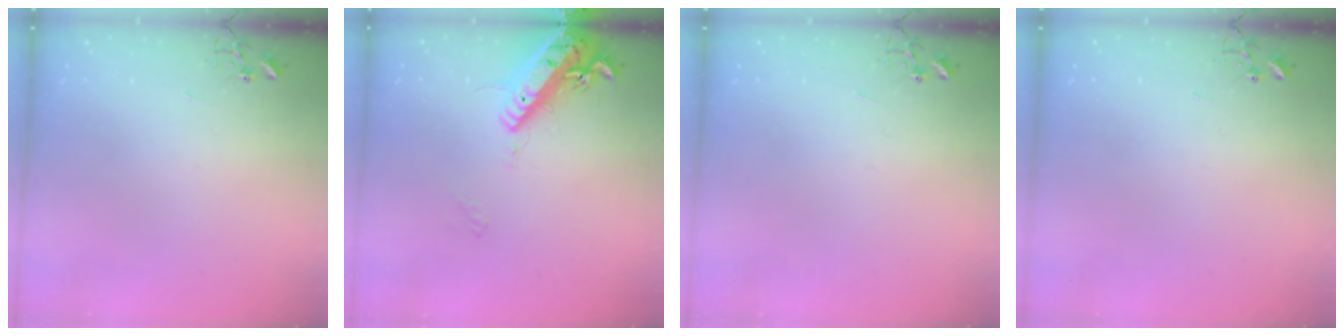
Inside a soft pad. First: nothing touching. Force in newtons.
{"total": 17.1, "press": 16.8, "slide": 3.3}
{"total": 0.0}
{"total": 0.0}